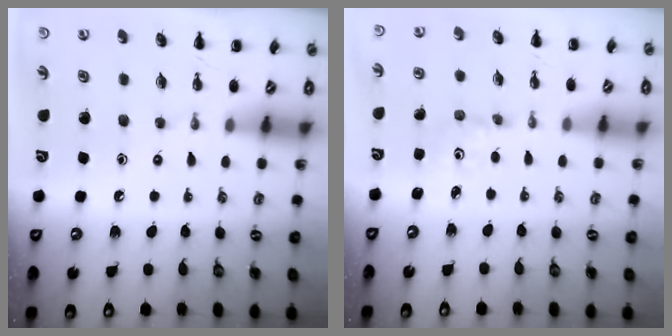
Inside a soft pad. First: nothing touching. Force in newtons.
{"total": 0.9, "press": 0.9, "slide": 0.3}